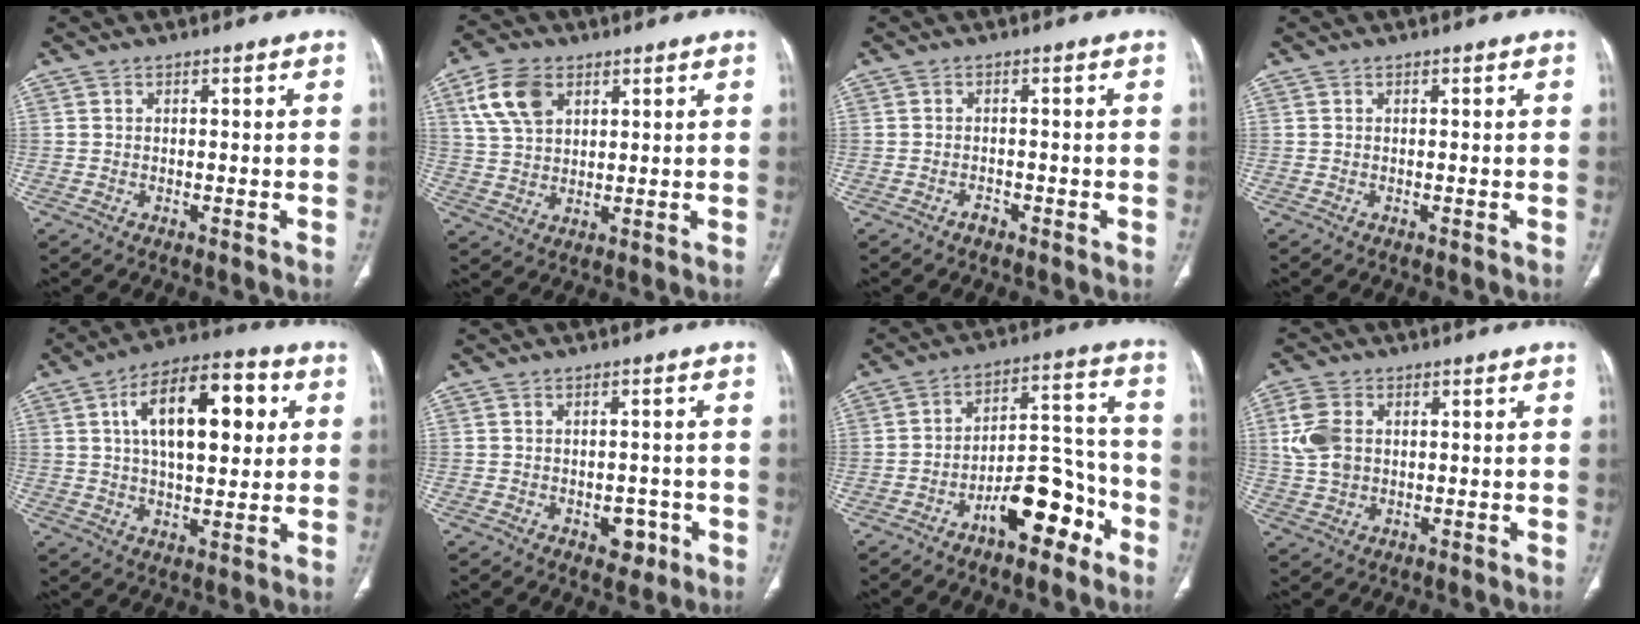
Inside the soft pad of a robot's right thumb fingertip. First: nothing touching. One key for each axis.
{"total": 9.1, "fx": 4.1, "fy": 5.7, "fz": 5.8, "tx": -0.104, "ty": -0.007, "tz": 0.084}
{"total": 1.2, "fx": -0.9, "fy": 0.7, "fz": 0.4, "tx": -0.007, "ty": 0.004, "tz": -0.016}
{"total": 0.0}
{"total": 17.6, "fx": 4.7, "fy": 8.4, "fz": 14.8, "tx": -0.209, "ty": 0.011, "tz": 0.069}
{"total": 3.9, "fx": -1.5, "fy": 2.7, "fz": 2.4, "tx": -0.010, "ty": 0.008, "tz": -0.014}
{"total": 13.2, "fx": -7.1, "fy": 6.1, "fz": 9.3, "tx": -0.113, "ty": 0.073, "tz": -0.110}
{"total": 7.3, "fx": 1.3, "fy": 5.3, "fz": 4.9, "tx": -0.105, "ty": 0.003, "tz": 0.028}